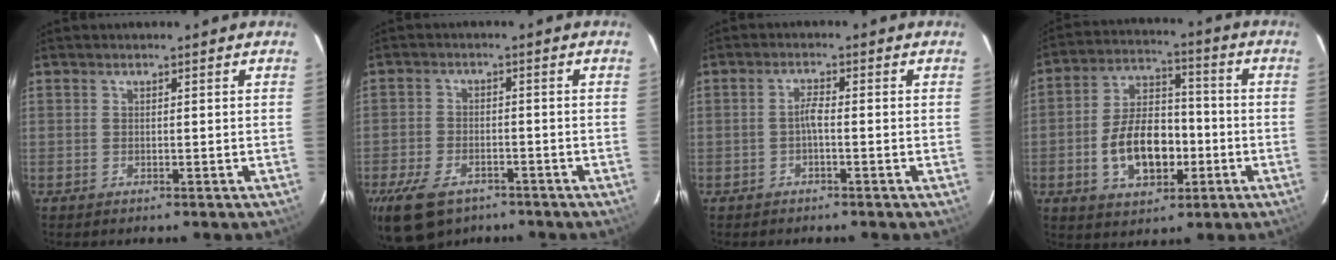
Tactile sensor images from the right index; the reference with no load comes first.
{"total": 12.0, "force": [-7.7, 6.7, 6.2], "torque": [-0.161, -0.018, -0.133]}
{"total": 1.9, "force": [-0.8, 0.2, 1.7], "torque": [-0.035, 0.006, -0.017]}
{"total": 13.0, "force": [-3.6, 7.9, 9.7], "torque": [-0.193, 0.019, -0.049]}